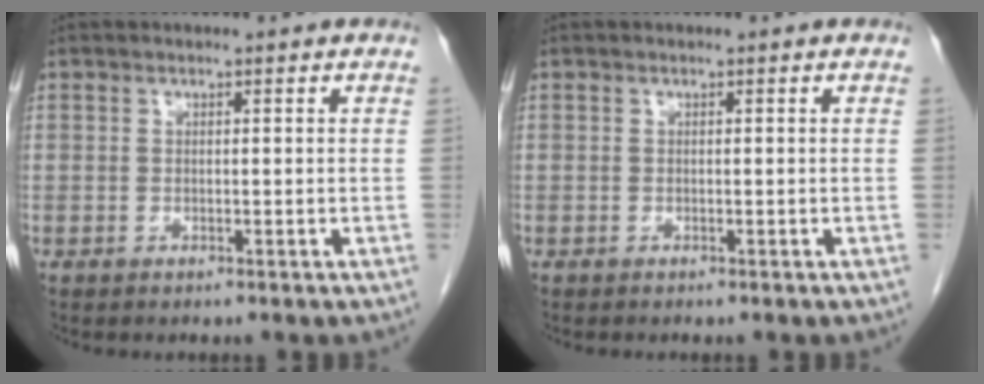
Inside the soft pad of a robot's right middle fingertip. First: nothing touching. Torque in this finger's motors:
{"motor_torque": [-0.14, 0.18, 0.02, -0.01]}